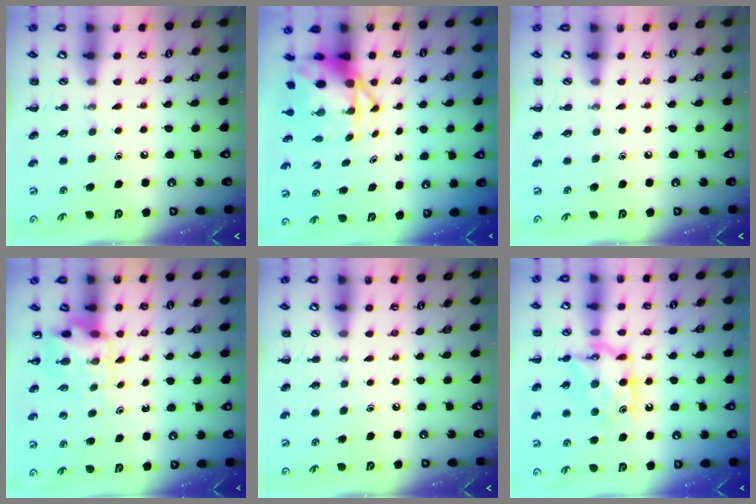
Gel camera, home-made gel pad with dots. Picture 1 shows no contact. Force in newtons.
{"total": 5.4, "press": 5.2, "slide": 1.2}
{"total": 0.0}
{"total": 4.6, "press": 4.5, "slide": 1.0}
{"total": 0.0}
{"total": 11.5, "press": 11.5, "slide": 0.5}